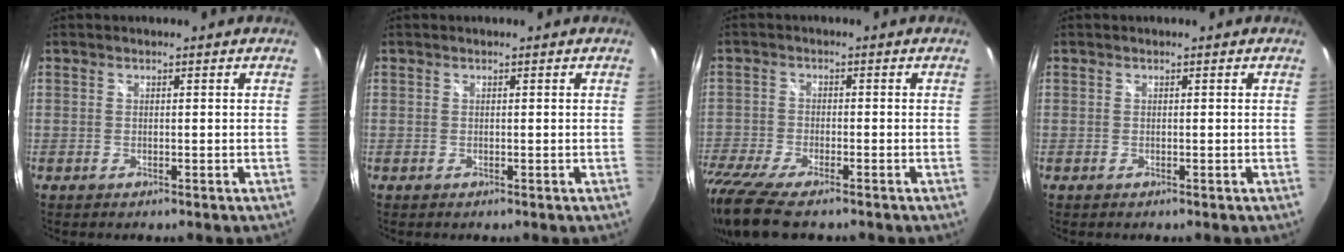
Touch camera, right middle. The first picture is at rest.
{"total": 0.0}
{"total": 12.2, "force": [-9.4, 3.2, 7.1], "torque": [-0.177, -0.055, -0.177]}
{"total": 0.0}